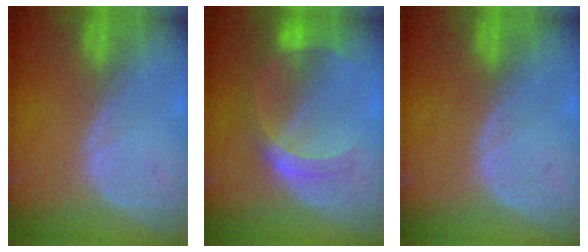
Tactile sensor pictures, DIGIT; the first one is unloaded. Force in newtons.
{"total": 6.8, "press": 6.0, "slide": 3.2}
{"total": 0.0}